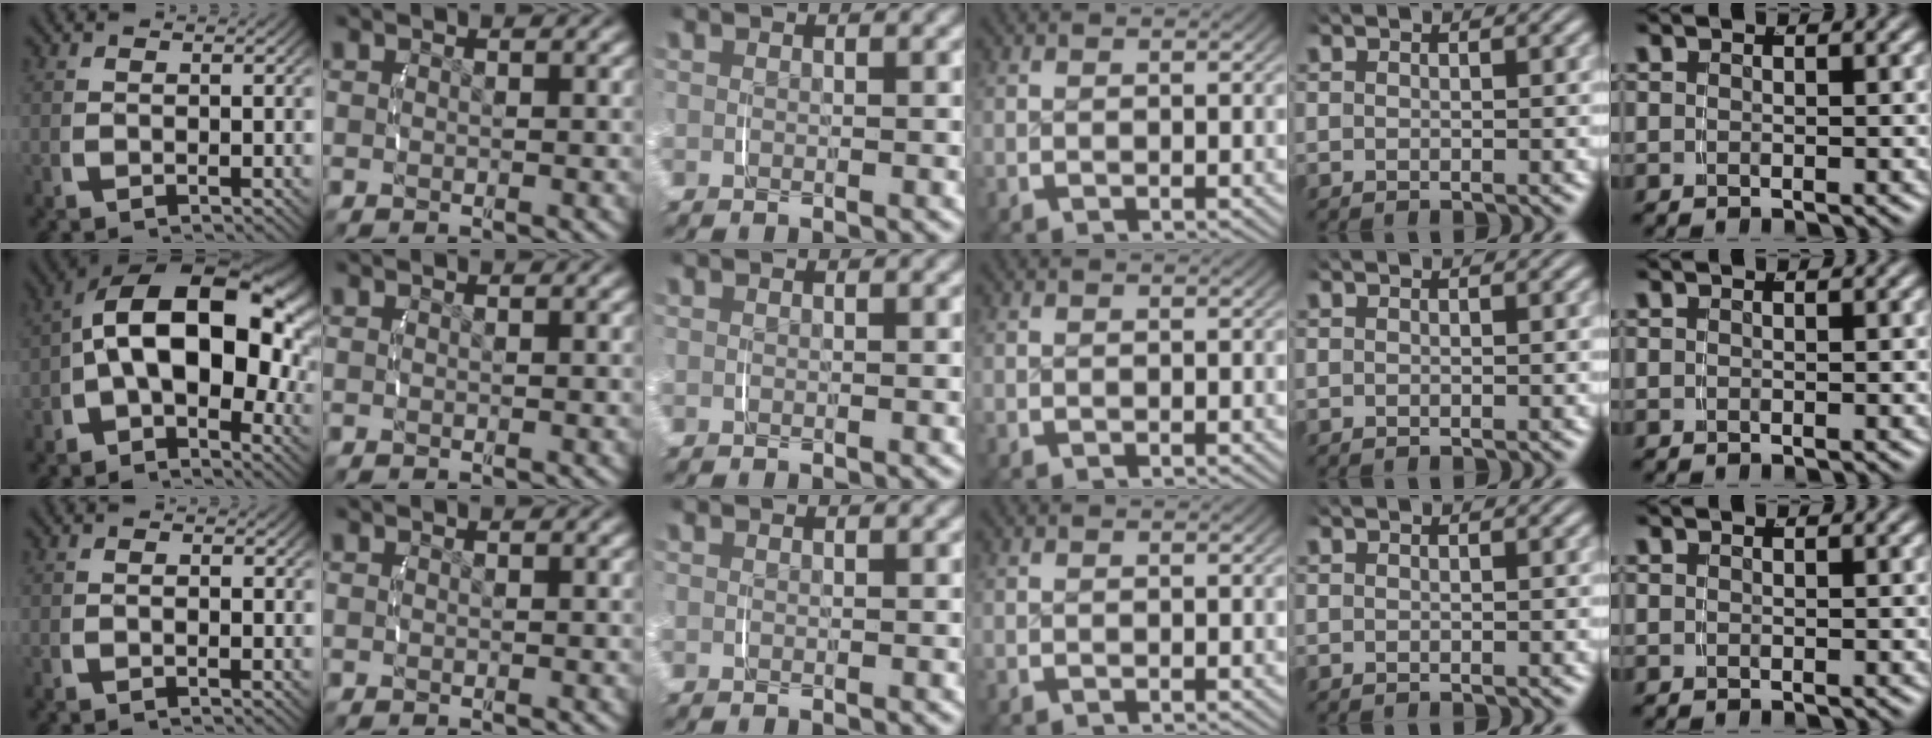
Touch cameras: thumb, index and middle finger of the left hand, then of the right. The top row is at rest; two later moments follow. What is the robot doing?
{"motion": "lift_and_place", "object": "camera"}